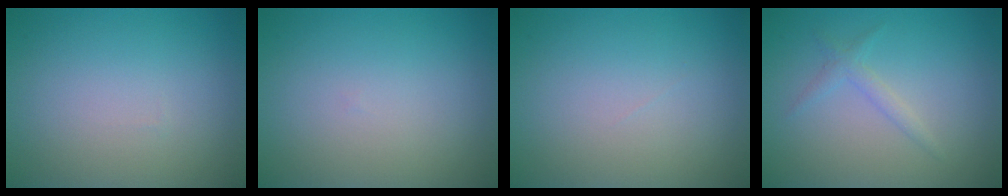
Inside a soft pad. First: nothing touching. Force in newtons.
{"total": 0.0}
{"total": 0.0}
{"total": 1.3, "press": 1.3, "slide": 0.0}